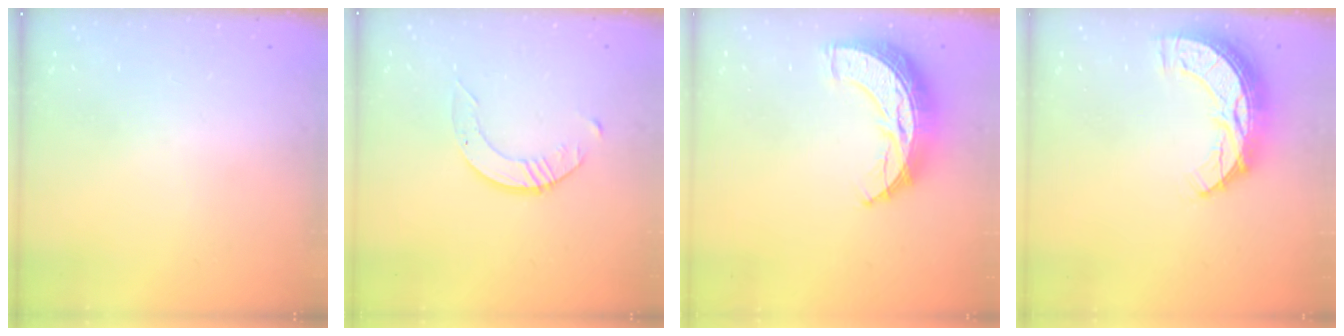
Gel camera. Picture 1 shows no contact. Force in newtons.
{"total": 3.7, "press": 3.7, "slide": 0.4}
{"total": 14.1, "press": 14.1, "slide": 0.6}
{"total": 10.4, "press": 10.3, "slide": 0.9}